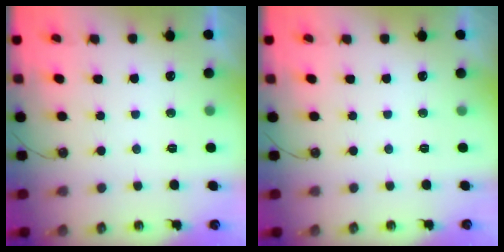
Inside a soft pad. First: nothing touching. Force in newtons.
{"total": 0.0}